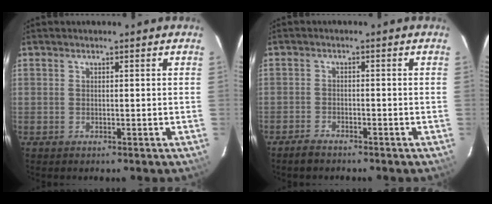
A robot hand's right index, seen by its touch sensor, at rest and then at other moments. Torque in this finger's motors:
{"motor_torque": [0.38, -0.41, -0.03, -0.01]}